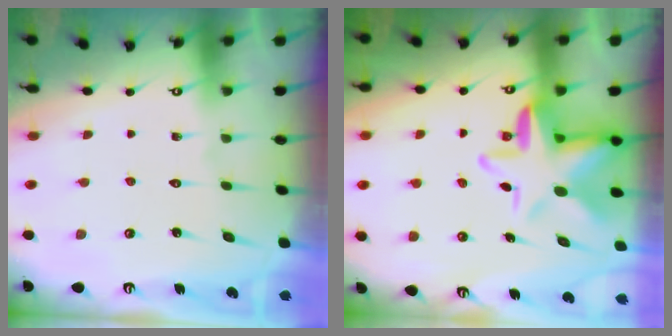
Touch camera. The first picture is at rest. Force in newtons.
{"total": 10.5, "press": 10.4, "slide": 1.6}